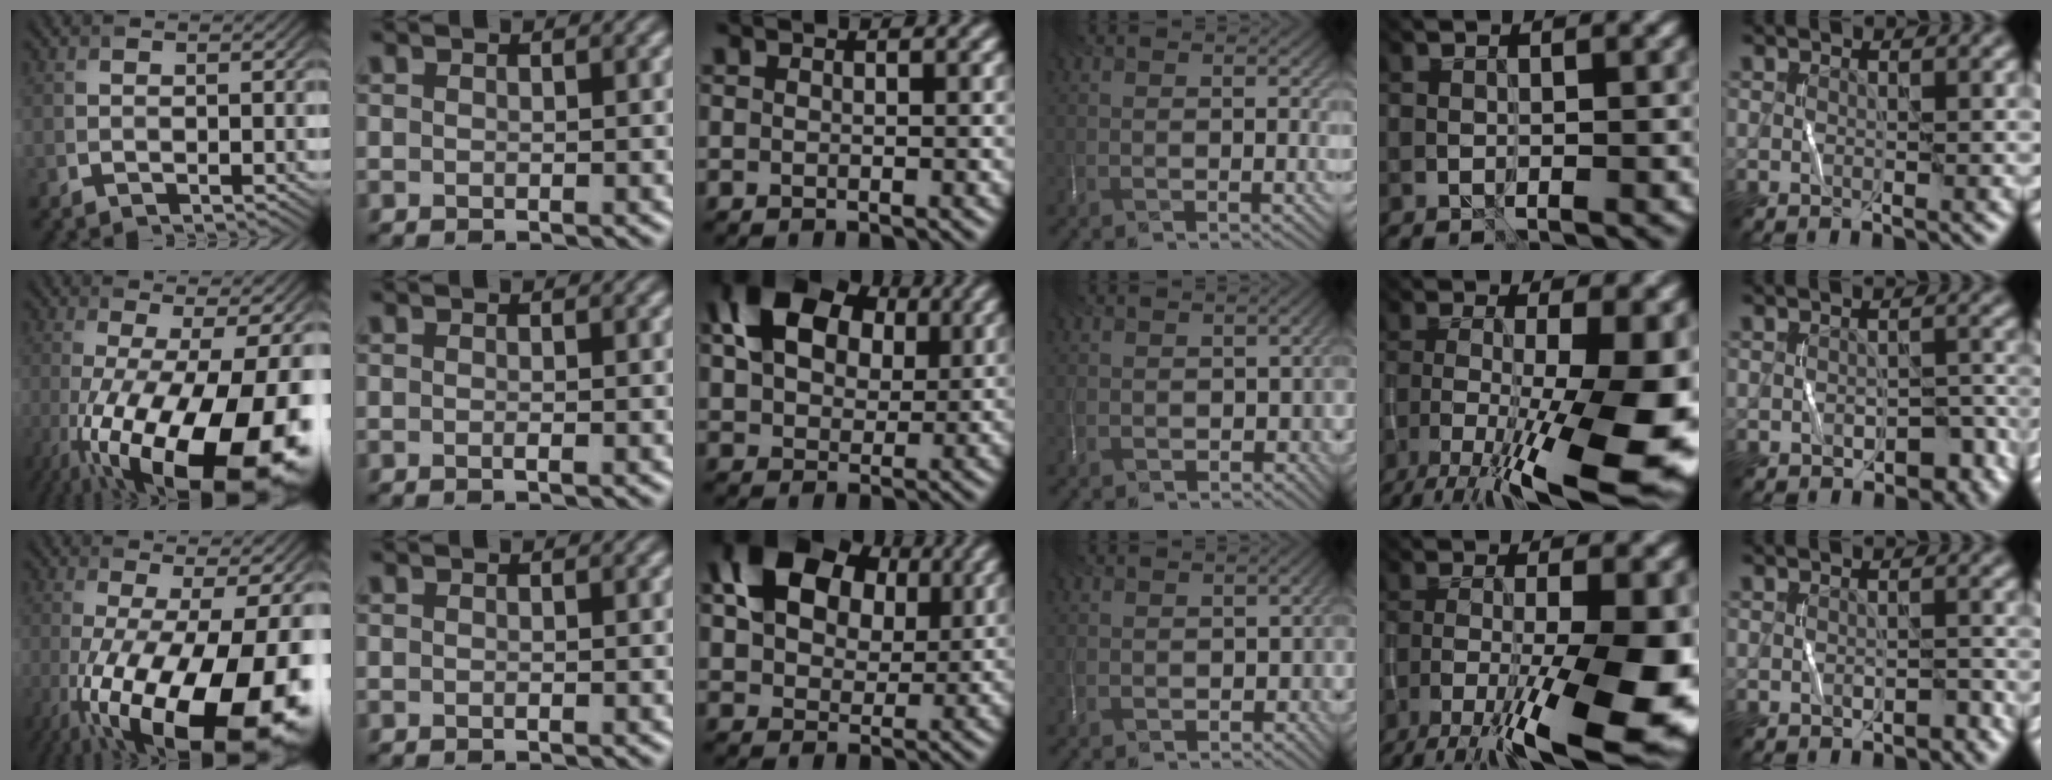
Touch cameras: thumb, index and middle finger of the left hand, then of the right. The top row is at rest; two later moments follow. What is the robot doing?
{"motion": "wrap", "object": "string"}